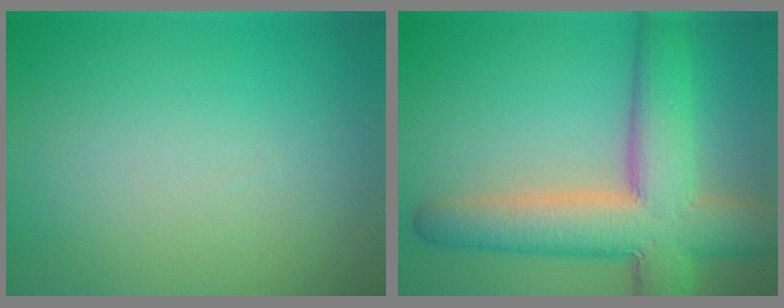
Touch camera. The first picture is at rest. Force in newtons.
{"total": 9.8, "press": 9.8, "slide": 0.7}